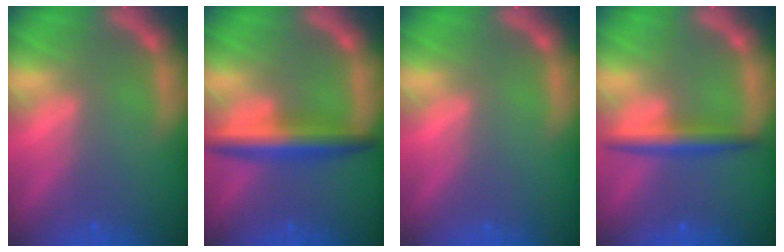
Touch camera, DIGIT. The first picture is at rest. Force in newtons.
{"total": 5.0}
{"total": 0.0}
{"total": 3.5}